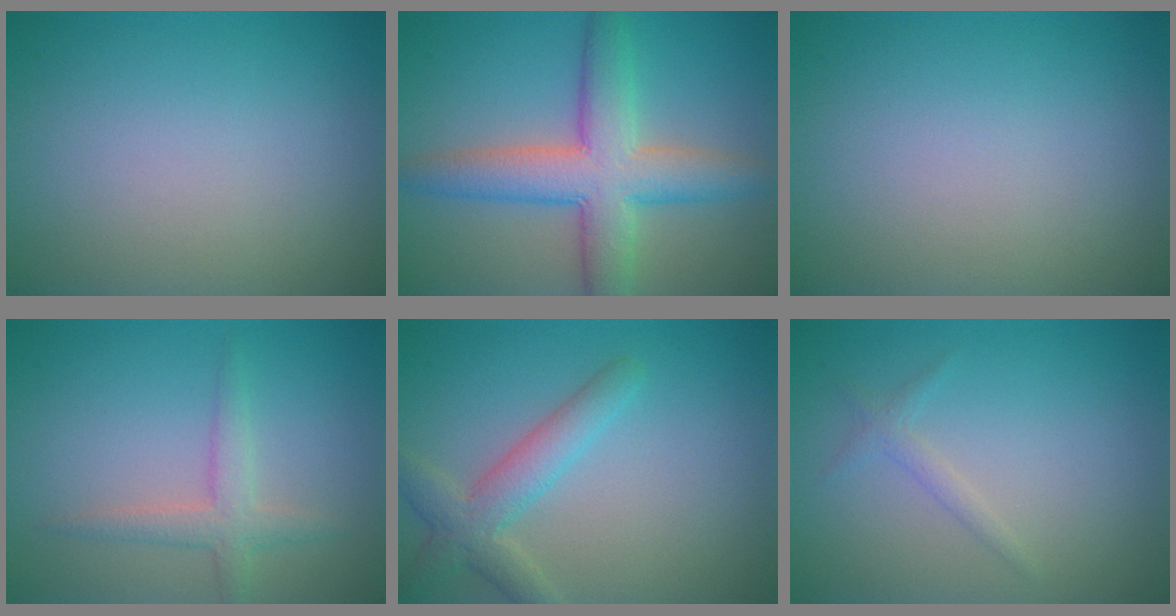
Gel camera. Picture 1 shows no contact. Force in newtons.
{"total": 7.3, "press": 7.3, "slide": 0.3}
{"total": 0.0}
{"total": 2.4, "press": 2.4, "slide": 0.1}
{"total": 3.6, "press": 3.6, "slide": 0.2}
{"total": 1.1, "press": 1.1, "slide": 0.0}